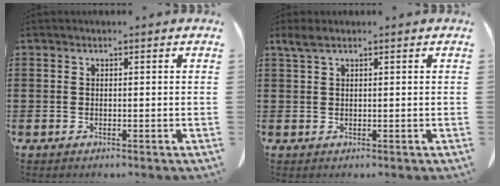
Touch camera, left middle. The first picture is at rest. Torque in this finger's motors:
{"motor_torque": [0.46, -0.31, 0.00, 0.03]}